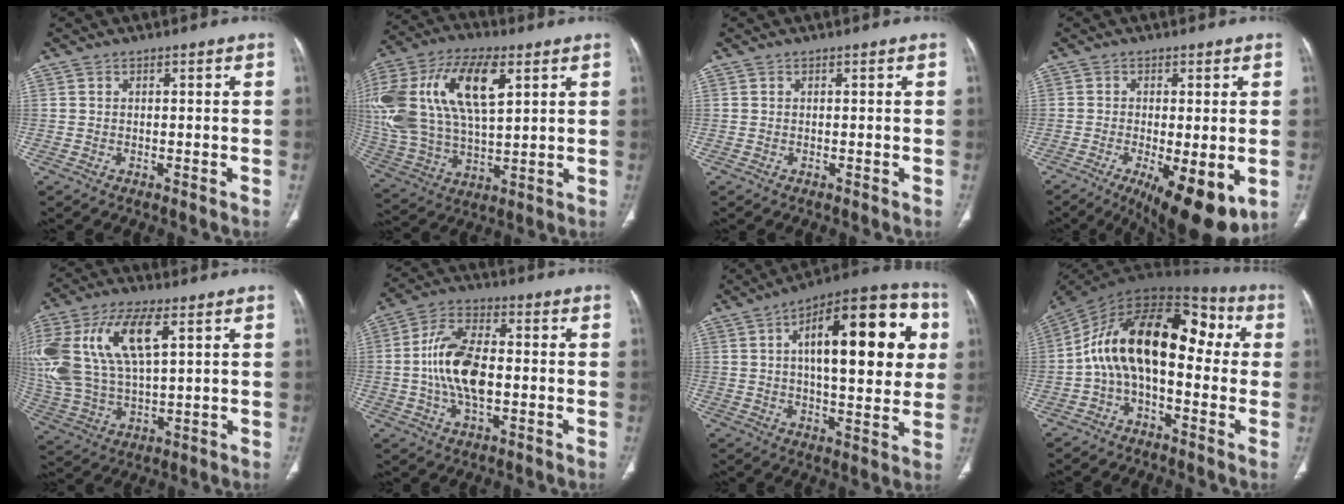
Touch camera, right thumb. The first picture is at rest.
{"total": 27.4, "force": [8.4, 14.1, 22.0], "torque": [-0.489, 0.015, 0.157]}
{"total": 0.0}
{"total": 13.4, "force": [-4.4, 4.6, 11.7], "torque": [-0.161, -0.019, -0.056]}
{"total": 24.2, "force": [8.1, 11.8, 19.4], "torque": [-0.452, 0.007, 0.156]}
{"total": 13.0, "force": [-0.7, 6.7, 11.1], "torque": [-0.217, 0.018, -0.017]}
{"total": 25.4, "force": [6.1, 10.2, 22.5], "torque": [-0.289, 0.019, 0.078]}
{"total": 19.9, "force": [0.5, 11.0, 16.6], "torque": [-0.246, 0.064, -0.007]}